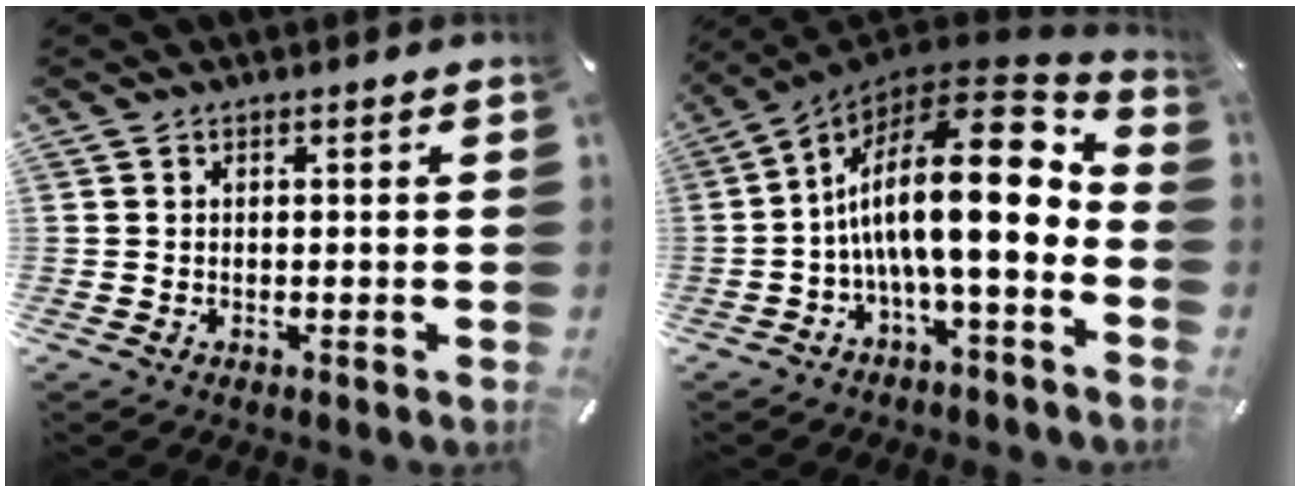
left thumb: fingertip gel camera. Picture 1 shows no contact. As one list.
[{"total": 21.4, "force": [1.6, 7.3, 20.1], "torque": [-0.346, -0.035, 0.018]}]